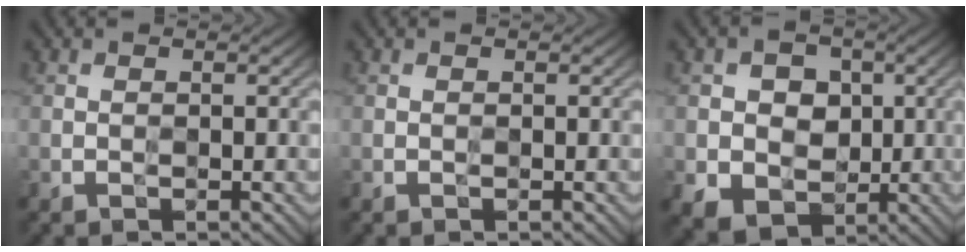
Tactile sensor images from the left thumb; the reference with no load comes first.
{"total": 0.0}
{"total": 7.0, "force": [0.0, 6.1, 3.5], "torque": [-0.069, -0.002, -0.008]}